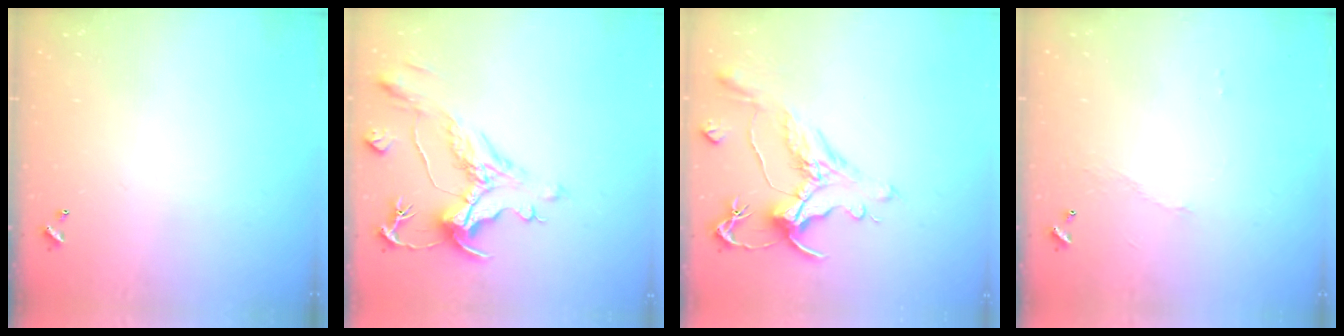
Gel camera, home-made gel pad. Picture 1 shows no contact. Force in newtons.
{"total": 1.9, "press": 0.8, "slide": 1.7}
{"total": 1.5, "press": 0.4, "slide": 1.5}
{"total": 2.9, "press": 2.8, "slide": 0.6}